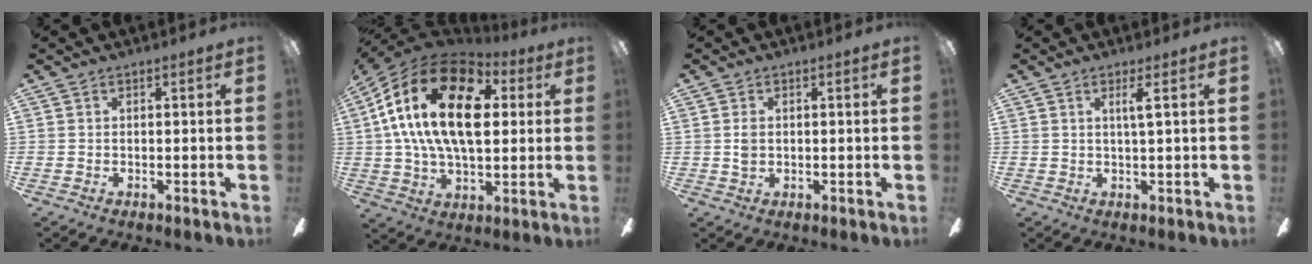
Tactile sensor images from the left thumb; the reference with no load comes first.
{"total": 24.3, "force": [6.6, 13.8, 18.9], "torque": [-0.371, 0.002, 0.103]}
{"total": 2.5, "force": [0.3, 1.8, 1.8], "torque": [-0.037, 0.007, 0.004]}
{"total": 2.6, "force": [1.1, 0.0, 2.3], "torque": [-0.050, 0.000, 0.016]}